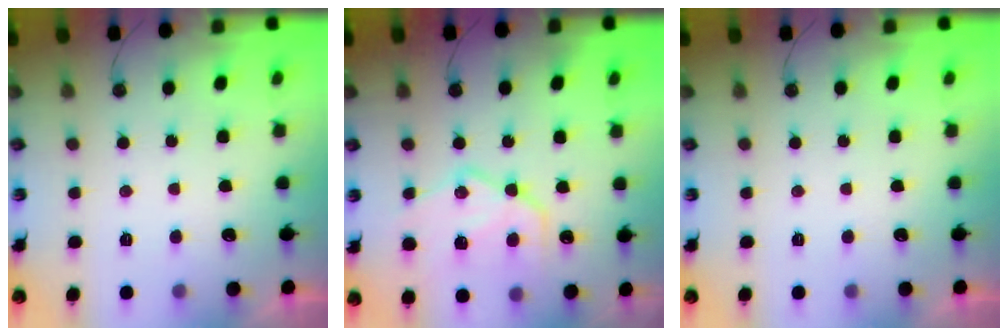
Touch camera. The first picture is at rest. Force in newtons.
{"total": 18.6, "press": 18.5, "slide": 1.7}
{"total": 0.0}